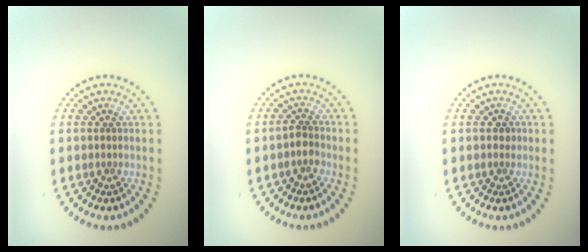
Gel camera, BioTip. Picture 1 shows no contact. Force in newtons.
{"total": 1.5, "press": 1.2, "slide": 0.9}
{"total": 0.8, "press": 0.8, "slide": 0.1}